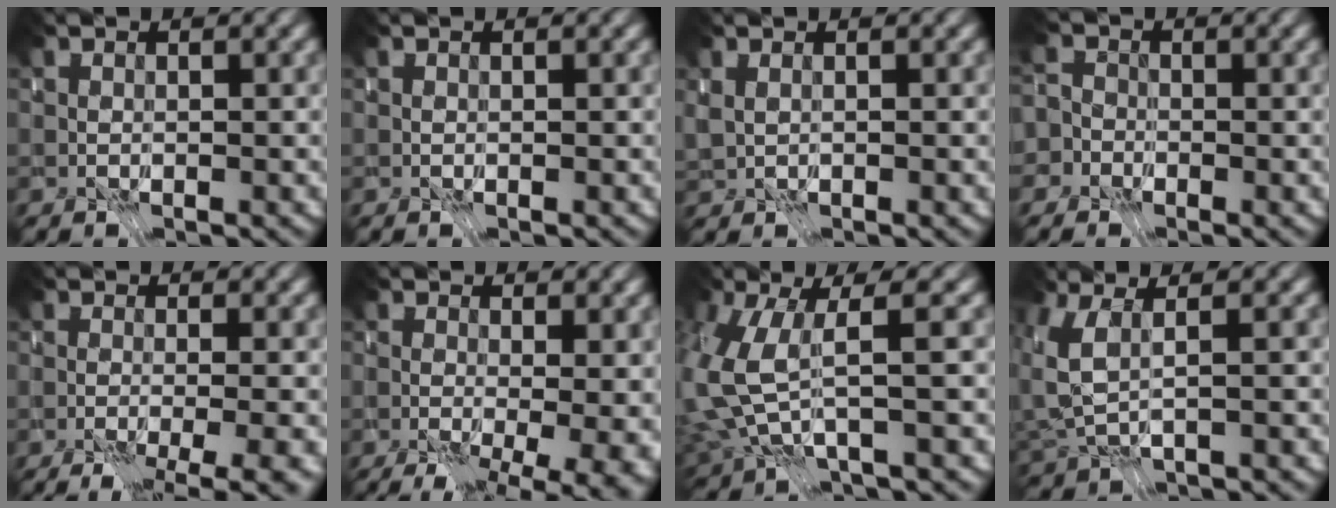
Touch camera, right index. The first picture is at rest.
{"total": 0.0}
{"total": 1.3, "force": [-0.5, -1.0, -0.5], "torque": [0.001, -0.008, 0.002]}
{"total": 3.8, "force": [-0.1, 3.3, 1.7], "torque": [0.005, 0.011, -0.070]}
{"total": 8.3, "force": [-4.7, 2.8, 6.2], "torque": [-0.070, -0.021, -0.046]}
{"total": 8.9, "force": [-3.0, 3.9, 7.4], "torque": [-0.105, -0.030, 0.006]}
{"total": 5.4, "force": [-2.8, 0.1, 4.6], "torque": [-0.140, -0.055, -0.022]}
{"total": 2.2, "force": [-1.2, -1.6, 0.9], "torque": [-0.028, -0.023, -0.011]}